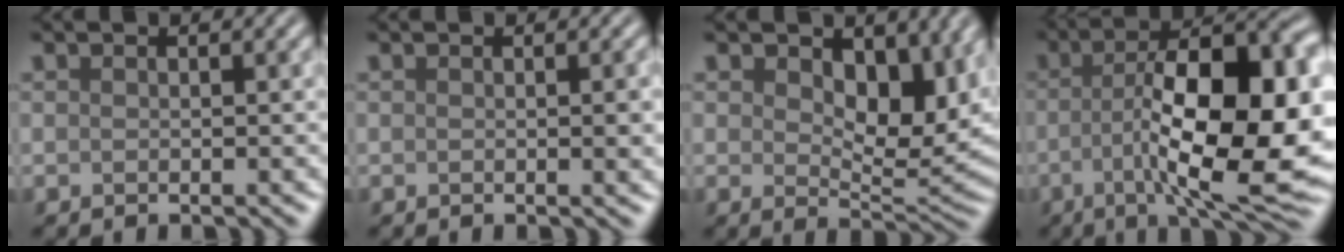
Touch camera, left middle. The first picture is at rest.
{"total": 1.3, "force": [0.0, 0.2, 1.2], "torque": [-0.015, 0.000, -0.001]}
{"total": 6.2, "force": [2.2, 3.5, 4.6], "torque": [-0.073, -0.015, 0.033]}
{"total": 14.7, "force": [-2.0, 4.9, 13.8], "torque": [-0.193, 0.004, -0.037]}